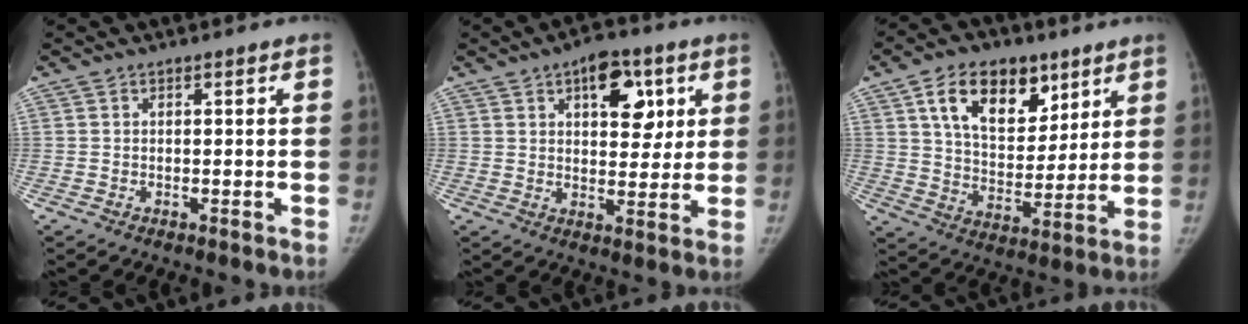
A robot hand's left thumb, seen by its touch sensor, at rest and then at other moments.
{"total": 10.9, "force": [4.5, 6.2, 7.8], "torque": [-0.067, -0.012, 0.061]}
{"total": 16.5, "force": [8.3, 10.1, 10.0], "torque": [-0.121, -0.035, 0.147]}